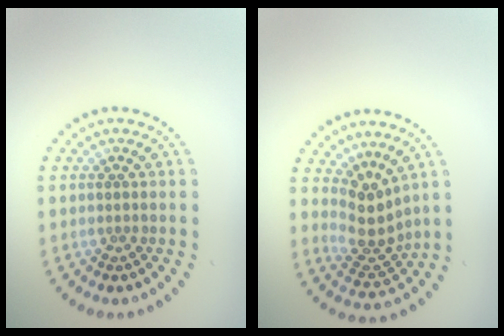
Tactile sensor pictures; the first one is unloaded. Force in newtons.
{"total": 3.4, "press": 2.6, "slide": 2.2}